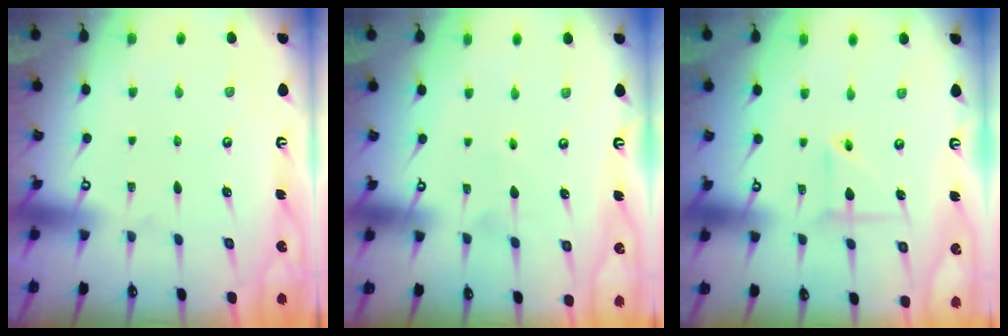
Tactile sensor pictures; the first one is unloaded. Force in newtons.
{"total": 2.6, "press": 2.4, "slide": 1.0}
{"total": 3.9, "press": 3.6, "slide": 1.3}